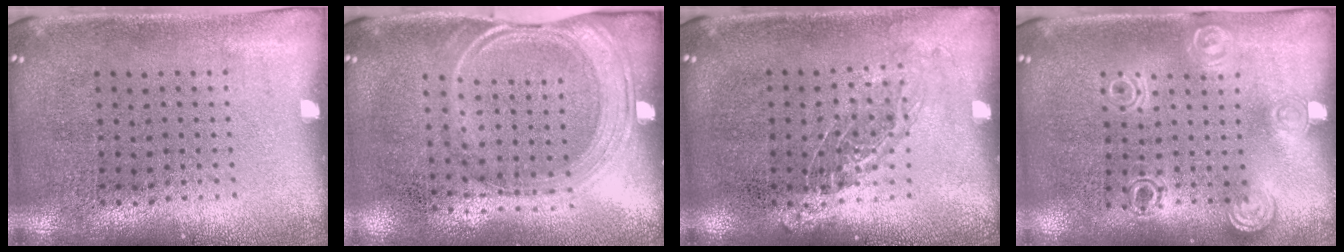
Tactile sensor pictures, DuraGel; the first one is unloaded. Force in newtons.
{"total": 1.6, "press": 1.4, "slide": 0.9}
{"total": 1.0, "press": 0.9, "slide": 0.5}
{"total": 1.3, "press": 1.2, "slide": 0.4}